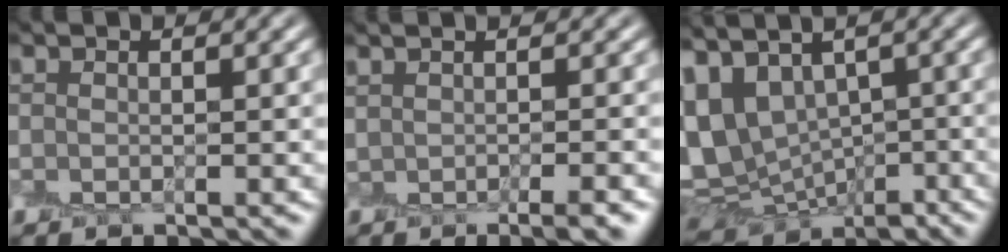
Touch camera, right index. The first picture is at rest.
{"total": 3.1, "force": [-1.2, 0.8, 2.8], "torque": [-0.027, -0.004, -0.008]}
{"total": 9.8, "force": [0.7, 7.1, 6.6], "torque": [-0.144, 0.004, 0.031]}